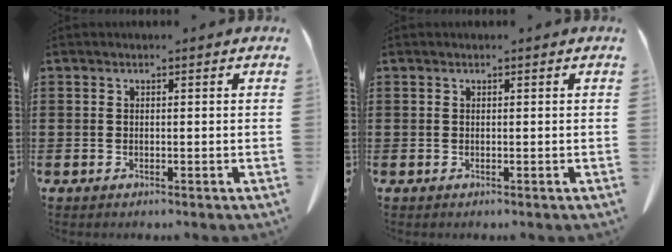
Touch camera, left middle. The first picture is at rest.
{"total": 0.0}